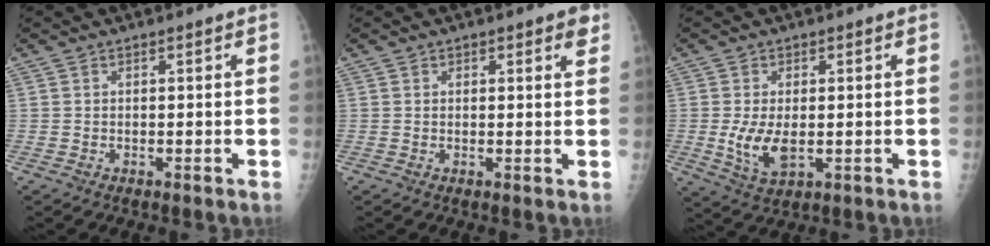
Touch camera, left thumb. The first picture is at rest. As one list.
[{"total": 2.7, "force": [1.5, 1.2, 1.8], "torque": [-0.007, -0.005, 0.015]}, {"total": 6.7, "force": [-0.7, 3.6, 5.6], "torque": [-0.108, -0.014, -0.006]}]